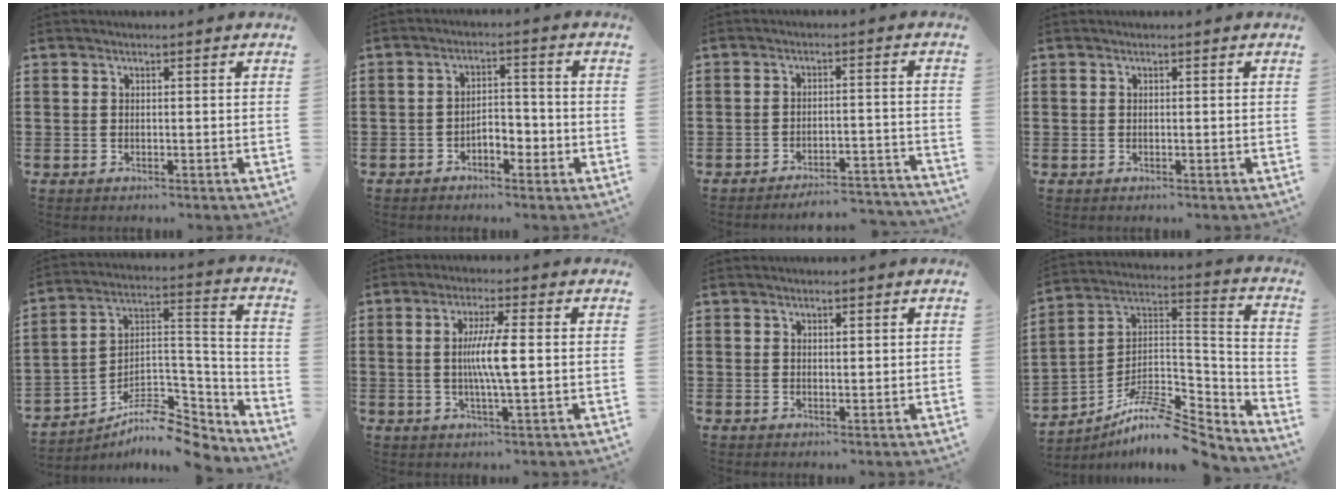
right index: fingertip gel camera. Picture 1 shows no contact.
{"total": 3.2, "force": [-1.9, 1.7, 1.9], "torque": [-0.037, 0.007, -0.039]}
{"total": 4.2, "force": [-4.1, 0.1, 1.0], "torque": [-0.019, -0.003, -0.083]}
{"total": 0.0}
{"total": 9.0, "force": [-7.7, 3.0, 3.6], "torque": [-0.055, 0.015, -0.146]}
{"total": 6.1, "force": [0.0, 0.3, 6.1], "torque": [-0.116, -0.008, -0.005]}
{"total": 0.8, "force": [0.5, 0.4, 0.4], "torque": [-0.009, 0.003, 0.009]}
{"total": 9.8, "force": [-8.0, 2.6, 5.0], "torque": [-0.097, 0.007, -0.160]}